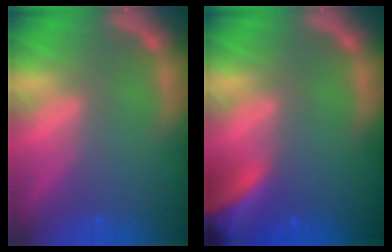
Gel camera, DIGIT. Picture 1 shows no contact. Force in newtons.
{"total": 8.4}